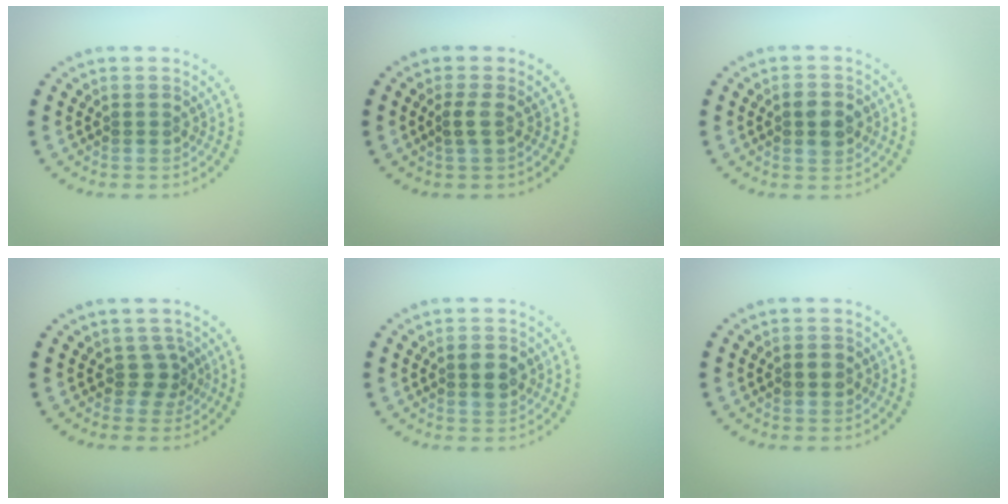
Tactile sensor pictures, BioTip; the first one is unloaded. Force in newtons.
{"total": 0.9, "press": 0.8, "slide": 0.4}
{"total": 2.7, "press": 2.7, "slide": 0.1}
{"total": 1.8, "press": 1.2, "slide": 1.4}
{"total": 2.5, "press": 2.5, "slide": 0.2}
{"total": 1.0, "press": 1.0, "slide": 0.1}